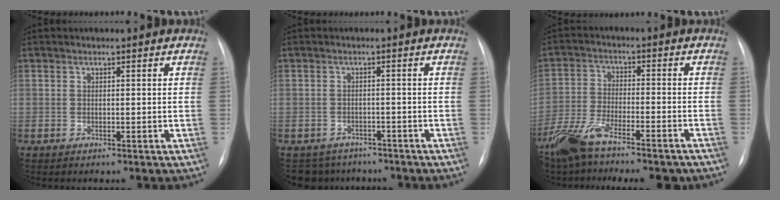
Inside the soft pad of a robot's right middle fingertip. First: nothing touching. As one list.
[{"total": 5.3, "force": [-4.7, 2.6, -0.3], "torque": [0.006, 0.010, -0.062]}, {"total": 13.4, "force": [-10.8, 3.3, 7.3], "torque": [-0.139, -0.009, -0.176]}]